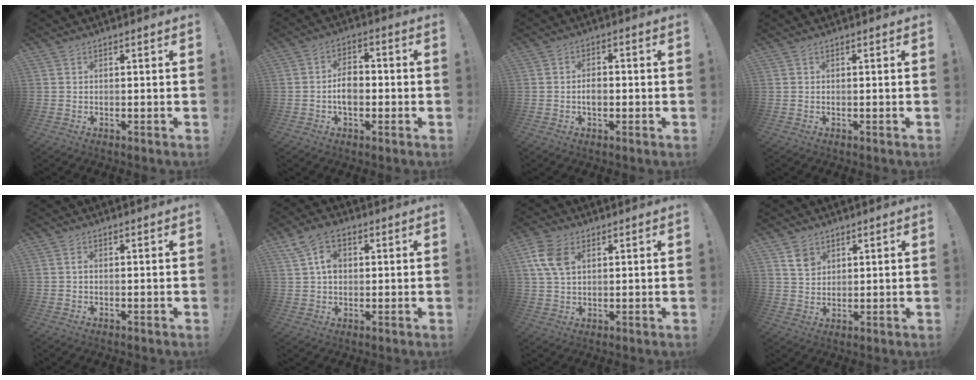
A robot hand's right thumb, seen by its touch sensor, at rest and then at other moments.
{"total": 6.9, "force": [-1.6, 4.8, 4.8], "torque": [-0.079, 0.008, -0.033]}
{"total": 3.1, "force": [-1.1, 2.0, 2.1], "torque": [-0.028, 0.004, -0.022]}
{"total": 0.0}
{"total": 0.7, "force": [-0.3, 0.4, 0.5], "torque": [-0.010, 0.003, -0.006]}
{"total": 8.3, "force": [2.5, 5.8, 5.4], "torque": [-0.086, 0.005, 0.051]}
{"total": 9.1, "force": [3.0, 5.9, 6.2], "torque": [-0.122, -0.001, 0.057]}
{"total": 5.7, "force": [3.4, 4.3, 1.6], "torque": [-0.005, -0.020, 0.062]}